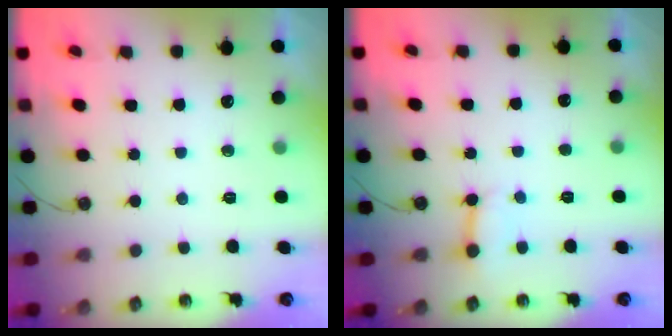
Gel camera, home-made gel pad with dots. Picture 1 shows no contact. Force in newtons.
{"total": 4.1, "press": 4.1, "slide": 0.3}